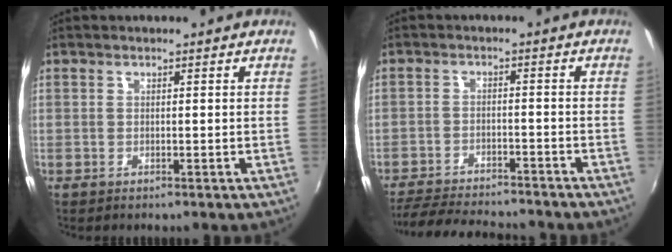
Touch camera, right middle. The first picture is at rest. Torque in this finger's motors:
{"motor_torque": [0.93, -1.21, 0.11, 0.08]}